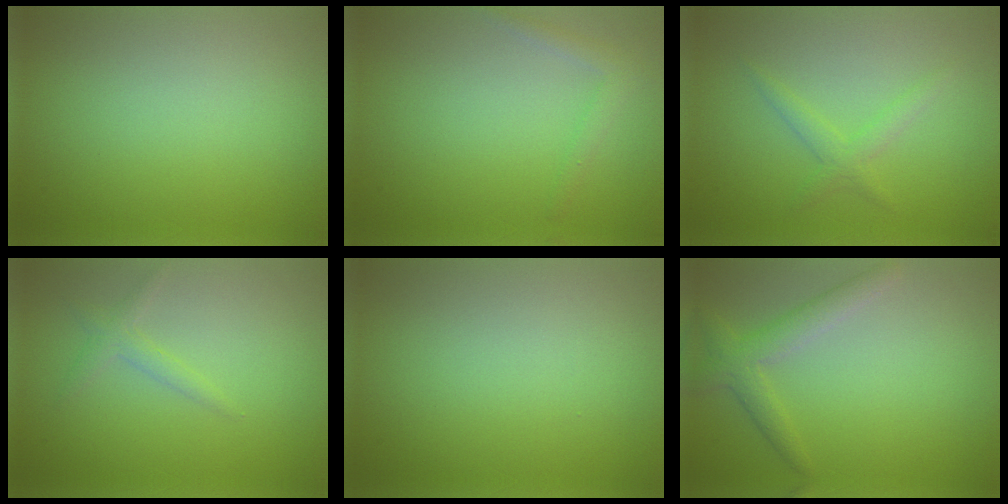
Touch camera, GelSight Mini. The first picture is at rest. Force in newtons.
{"total": 1.5, "press": 1.5, "slide": 0.1}
{"total": 1.7, "press": 1.7, "slide": 0.1}
{"total": 1.3, "press": 1.3, "slide": 0.0}
{"total": 0.0}
{"total": 2.6, "press": 2.6, "slide": 0.1}